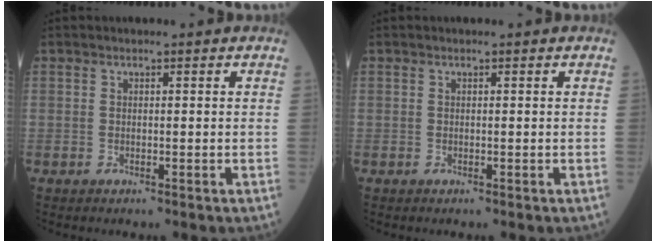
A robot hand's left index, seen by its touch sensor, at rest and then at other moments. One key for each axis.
{"total": 0.0}